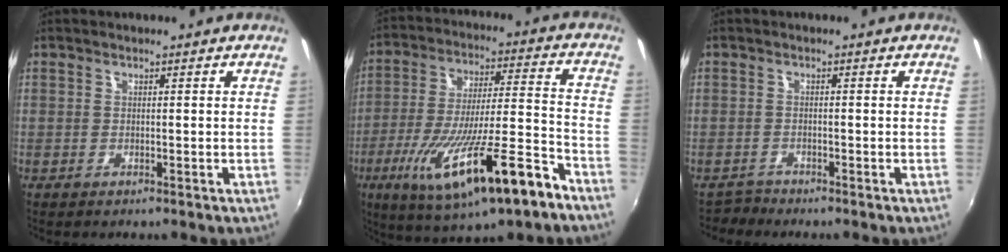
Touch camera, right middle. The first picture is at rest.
{"total": 21.8, "force": [-11.9, 4.2, 17.7], "torque": [-0.324, -0.058, -0.191]}
{"total": 1.6, "force": [-1.5, 0.4, -0.5], "torque": [0.006, 0.002, -0.029]}